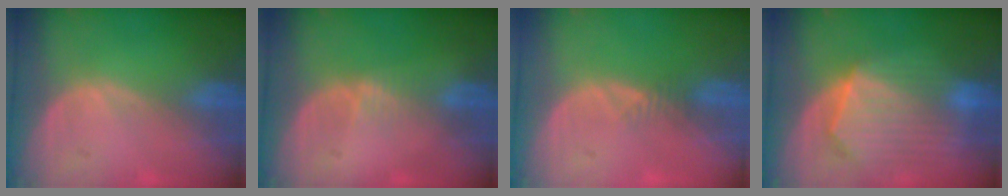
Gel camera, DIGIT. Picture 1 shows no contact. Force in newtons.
{"total": 1.3, "press": 1.3, "slide": 0.2}
{"total": 1.2, "press": 1.0, "slide": 0.6}
{"total": 10.4, "press": 9.1, "slide": 5.1}